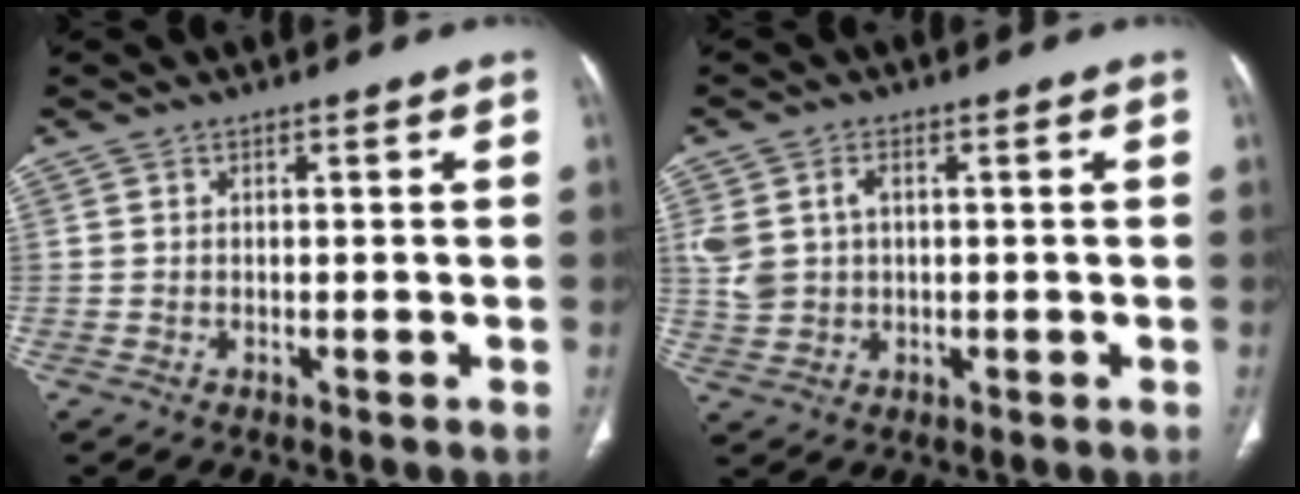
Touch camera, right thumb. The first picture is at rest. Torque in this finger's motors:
{"motor_torque": [0.13, -0.20, 0.35, 0.61, 0.08]}